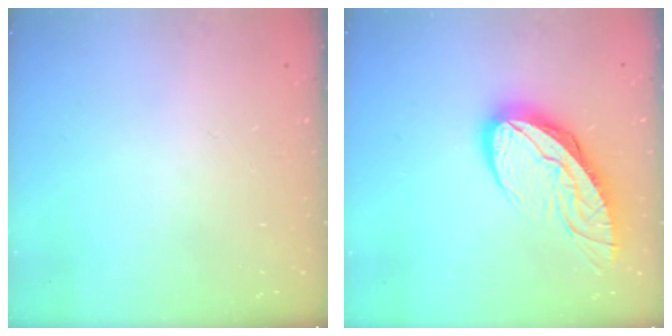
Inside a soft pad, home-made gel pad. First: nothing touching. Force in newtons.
{"total": 12.8, "press": 12.8, "slide": 1.6}